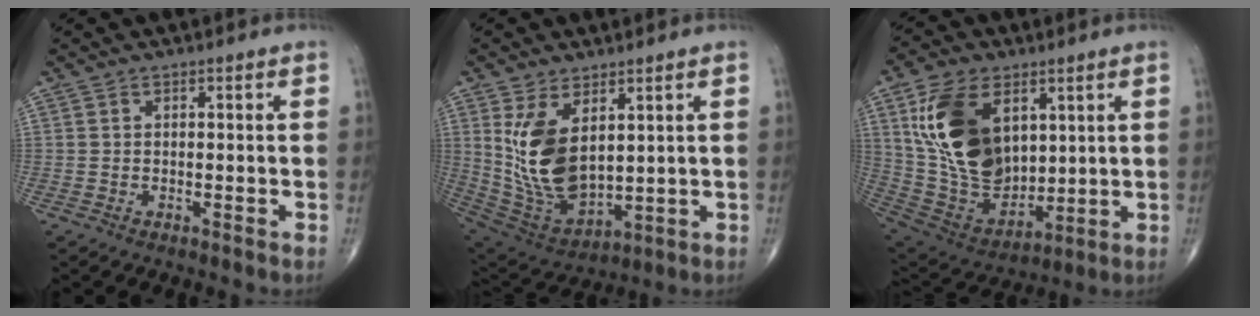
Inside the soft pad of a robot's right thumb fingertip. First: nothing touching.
{"total": 14.6, "force": [3.8, 8.0, 11.5], "torque": [-0.204, -0.022, 0.099]}
{"total": 20.5, "force": [6.4, 12.7, 14.7], "torque": [-0.250, -0.027, 0.136]}